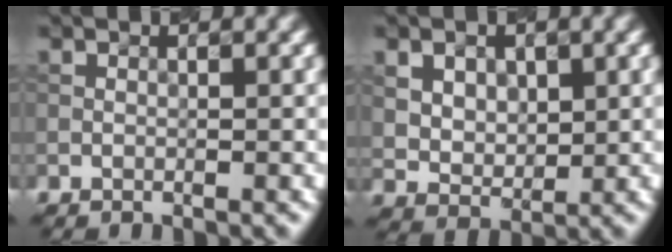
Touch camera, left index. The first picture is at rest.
{"total": 4.2, "force": [1.7, 2.9, 2.5], "torque": [-0.051, 0.006, 0.032]}